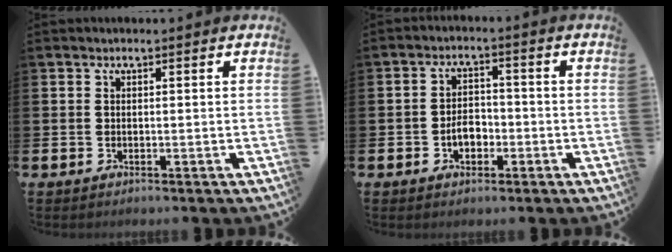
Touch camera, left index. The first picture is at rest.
{"total": 3.6, "force": [-1.2, 2.4, 2.4], "torque": [-0.033, 0.000, -0.027]}